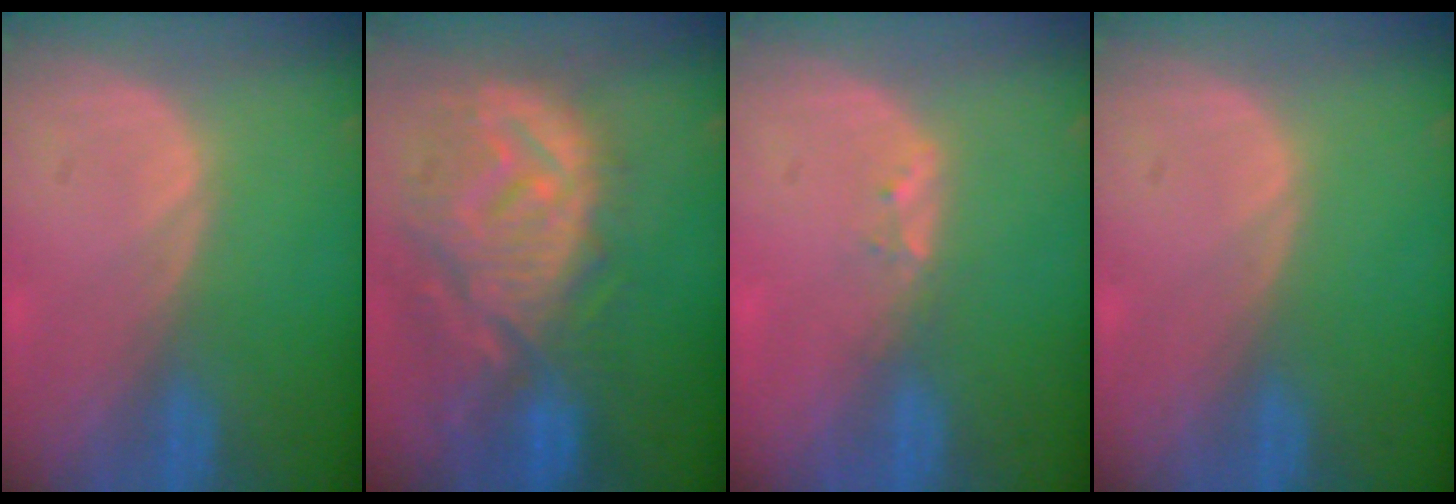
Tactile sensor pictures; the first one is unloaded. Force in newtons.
{"total": 12.6, "press": 11.2, "slide": 5.8}
{"total": 1.7, "press": 1.5, "slide": 0.9}
{"total": 0.0}